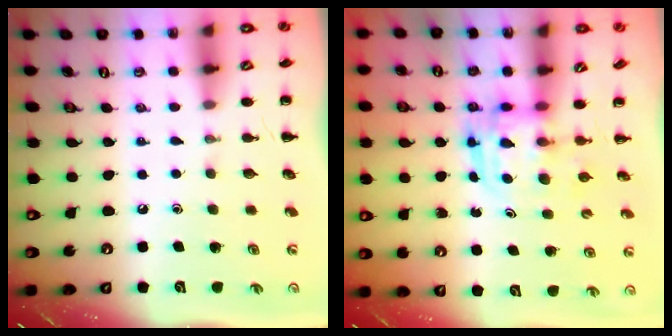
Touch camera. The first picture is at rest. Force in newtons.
{"total": 3.2, "press": 3.1, "slide": 0.3}